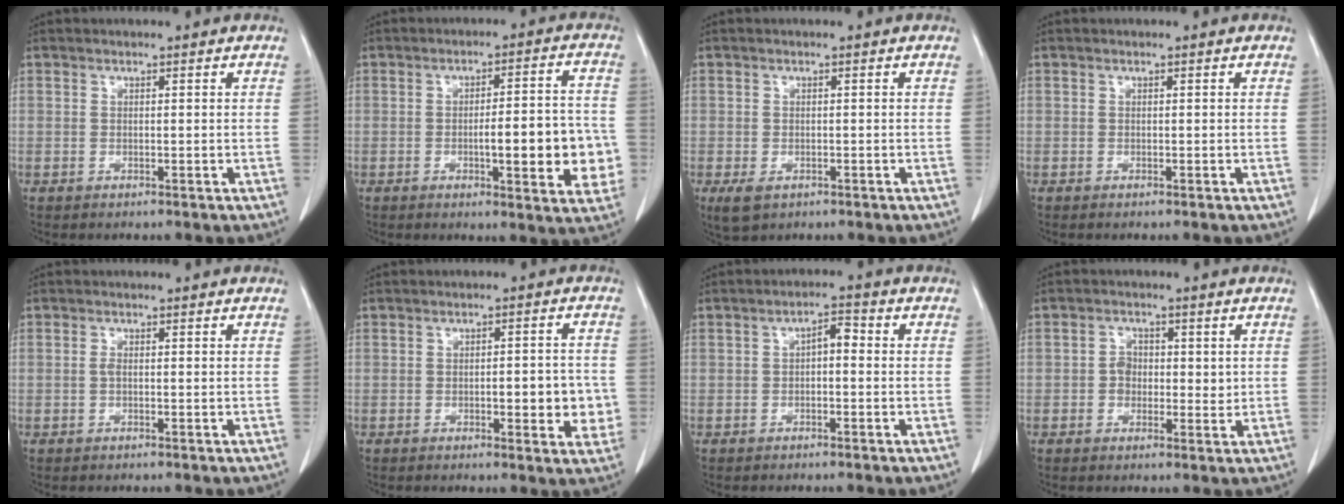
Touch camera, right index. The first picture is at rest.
{"total": 11.8, "force": [-2.2, 2.7, 11.3], "torque": [-0.139, 0.012, -0.023]}
{"total": 2.9, "force": [-1.4, 1.9, 1.6], "torque": [-0.034, -0.005, -0.012]}
{"total": 0.0}
{"total": 0.7, "force": [0.0, 0.3, 0.7], "torque": [-0.016, 0.000, -0.002]}
{"total": 6.5, "force": [-1.1, 2.0, 6.1], "torque": [-0.070, 0.001, -0.013]}
{"total": 2.9, "force": [-0.1, 1.3, 2.6], "torque": [-0.039, 0.014, -0.004]}
{"total": 3.7, "force": [0.3, 2.8, 2.3], "torque": [-0.029, 0.005, 0.004]}